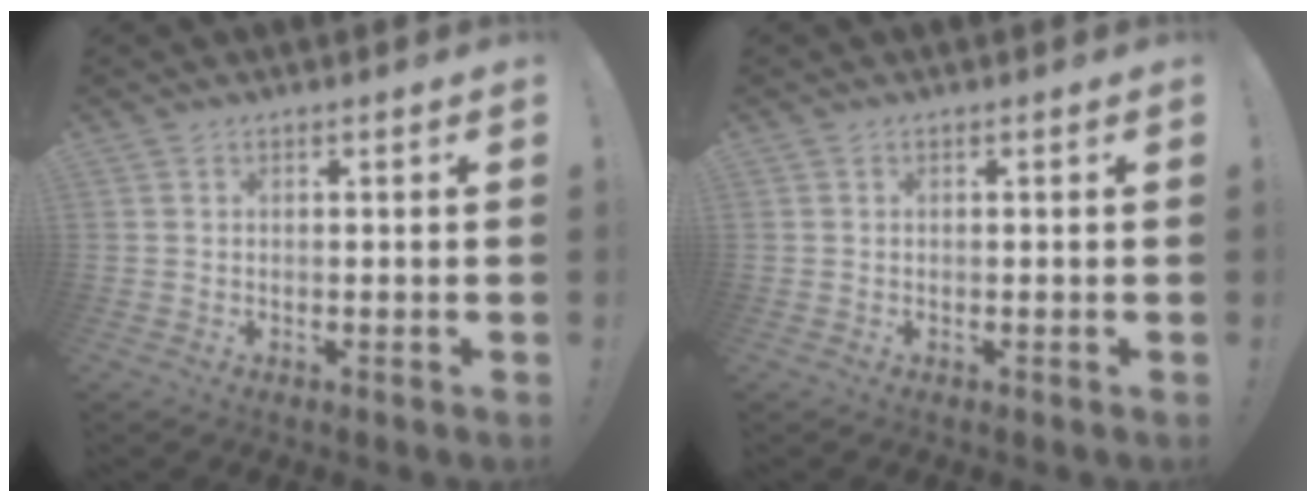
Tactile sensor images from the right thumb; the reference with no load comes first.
{"total": 0.0}